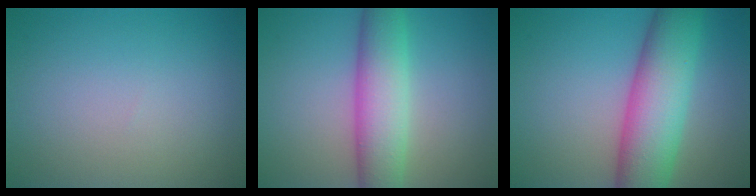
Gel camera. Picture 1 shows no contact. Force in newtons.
{"total": 6.5, "press": 6.5, "slide": 0.2}
{"total": 9.3, "press": 9.3, "slide": 0.1}